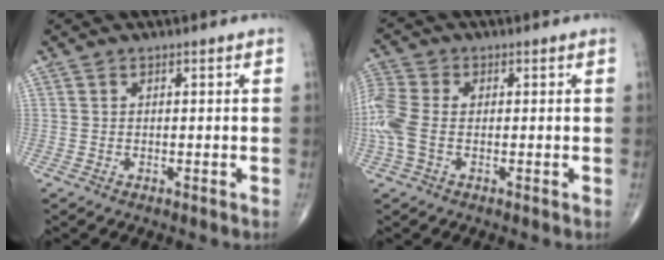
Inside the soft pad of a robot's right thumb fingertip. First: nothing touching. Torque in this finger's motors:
{"motor_torque": [0.17, 0.17, 0.66, 0.27, 0.12]}